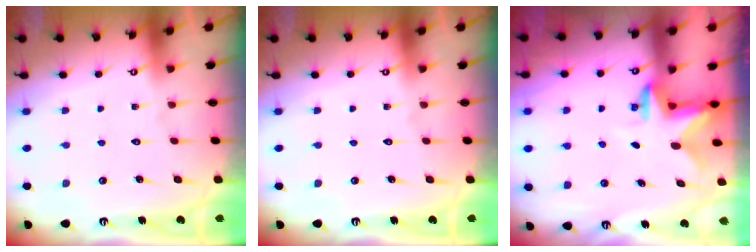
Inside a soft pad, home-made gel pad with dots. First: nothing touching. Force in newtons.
{"total": 0.0}
{"total": 2.5, "press": 2.5, "slide": 0.5}